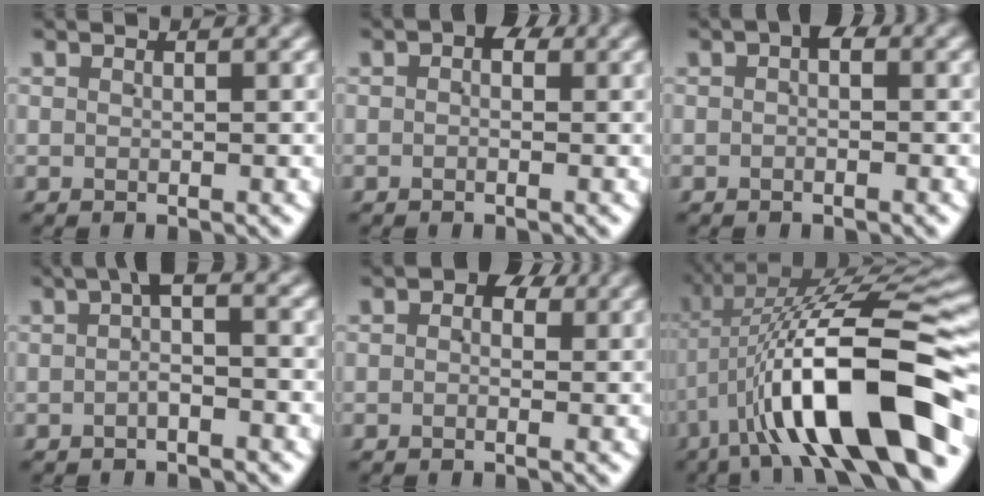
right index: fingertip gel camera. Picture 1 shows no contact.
{"total": 1.9, "force": [0.2, 1.1, 1.5], "torque": [-0.011, -0.001, -0.002]}
{"total": 1.6, "force": [0.0, 0.7, 1.4], "torque": [-0.011, -0.001, -0.002]}
{"total": 2.1, "force": [-0.3, 0.5, 2.0], "torque": [-0.029, -0.001, -0.006]}
{"total": 2.3, "force": [0.5, 1.6, 1.6], "torque": [-0.012, 0.002, 0.000]}
{"total": 13.8, "force": [-3.2, 5.1, 12.4], "torque": [-0.213, -0.012, -0.029]}